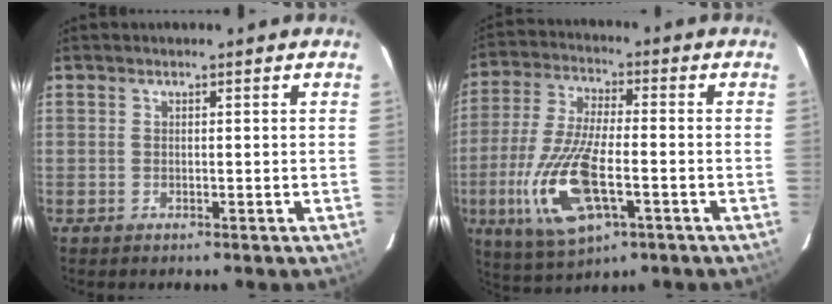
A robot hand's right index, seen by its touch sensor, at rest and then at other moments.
{"total": 17.3, "force": [-5.8, 8.2, 14.1], "torque": [-0.305, -0.012, -0.095]}